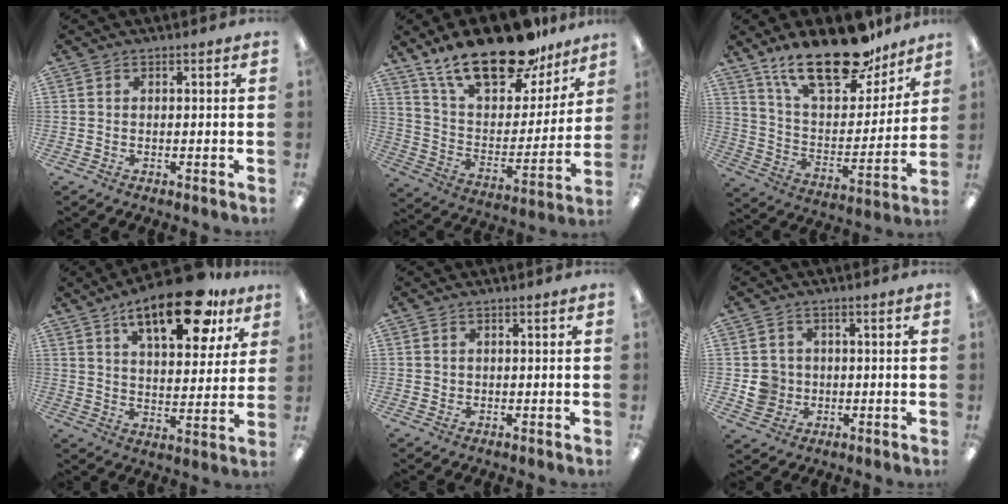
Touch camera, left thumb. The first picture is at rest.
{"total": 23.9, "force": [17.4, 10.1, 12.9], "torque": [-0.214, -0.111, 0.304]}
{"total": 24.1, "force": [17.3, 9.7, 13.6], "torque": [-0.221, -0.104, 0.301]}
{"total": 19.4, "force": [11.9, 7.8, 13.2], "torque": [-0.188, -0.057, 0.188]}
{"total": 0.7, "force": [0.3, 0.6, -0.1], "torque": [0.003, 0.003, 0.005]}
{"total": 5.5, "force": [-0.4, 5.4, 1.0], "torque": [-0.011, 0.010, -0.004]}